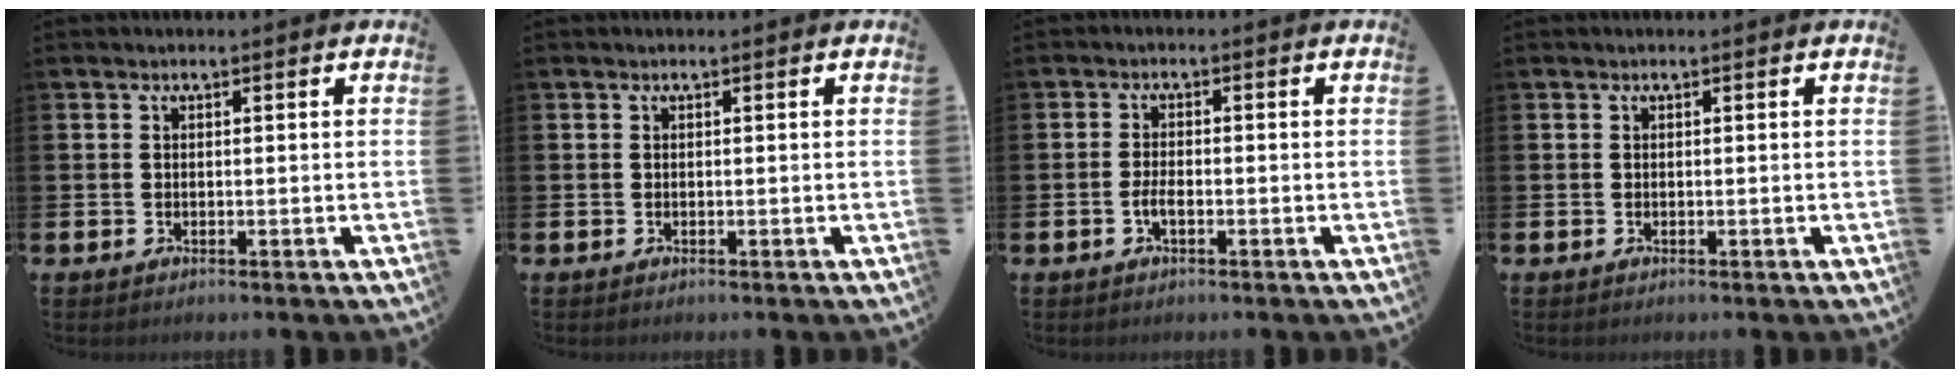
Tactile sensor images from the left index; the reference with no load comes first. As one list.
[{"total": 0.0}, {"total": 1.9, "force": [-0.7, 0.7, 1.6], "torque": [-0.024, 0.000, -0.017]}, {"total": 0.0}]